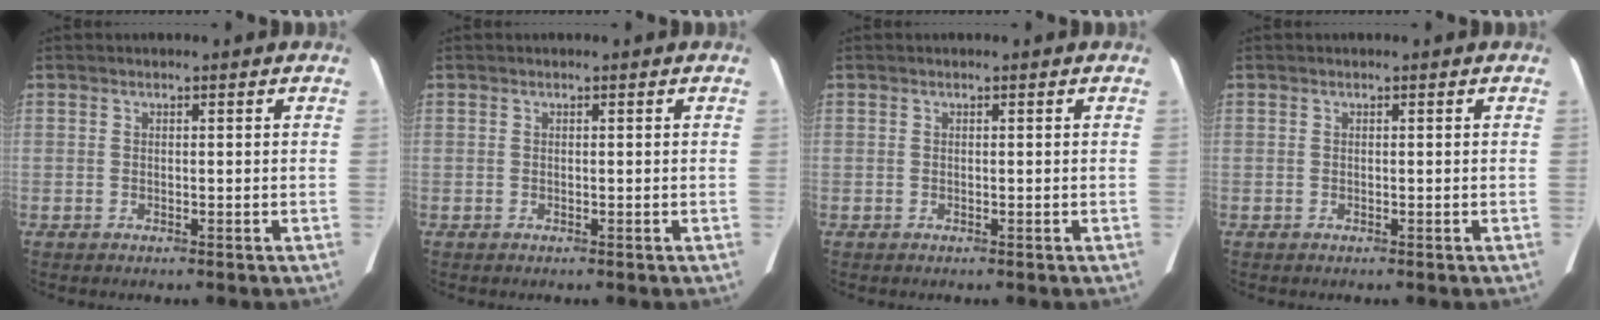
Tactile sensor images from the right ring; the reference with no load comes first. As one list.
[{"total": 0.0}, {"total": 0.0}, {"total": 0.0}]